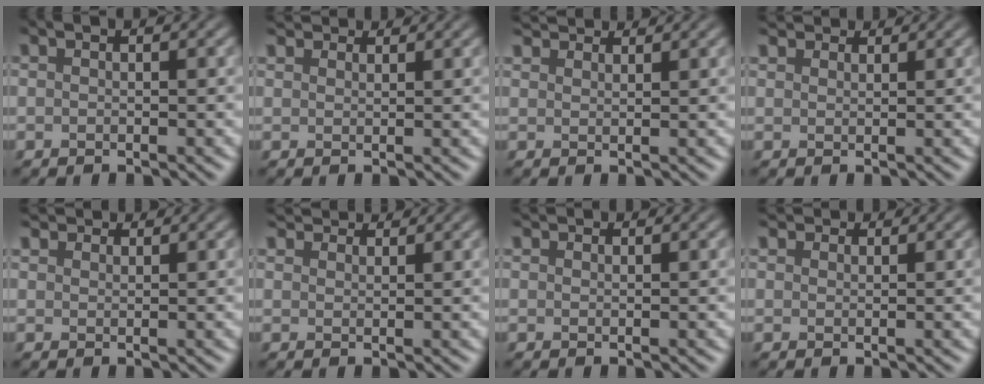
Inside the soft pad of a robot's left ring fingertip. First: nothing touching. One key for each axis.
{"total": 3.3, "fx": 3.0, "fy": 1.0, "fz": 0.8, "tx": -0.026, "ty": 0.003, "tz": 0.051}
{"total": 4.2, "fx": 3.9, "fy": 0.9, "fz": 1.0, "tx": -0.032, "ty": 0.003, "tz": 0.067}
{"total": 3.2, "fx": 3.0, "fy": 0.9, "fz": 0.8, "tx": -0.025, "ty": 0.003, "tz": 0.050}
{"total": 3.6, "fx": 3.3, "fy": 1.0, "fz": 0.9, "tx": -0.028, "ty": 0.003, "tz": 0.058}
{"total": 4.4, "fx": 4.2, "fy": 1.0, "fz": 1.1, "tx": -0.035, "ty": 0.001, "tz": 0.071}
{"total": 2.3, "fx": 2.2, "fy": 0.4, "fz": 0.5, "tx": -0.014, "ty": 0.002, "tz": 0.030}
{"total": 2.9, "fx": 2.7, "fy": 0.9, "fz": 0.7, "tx": -0.022, "ty": 0.003, "tz": 0.043}